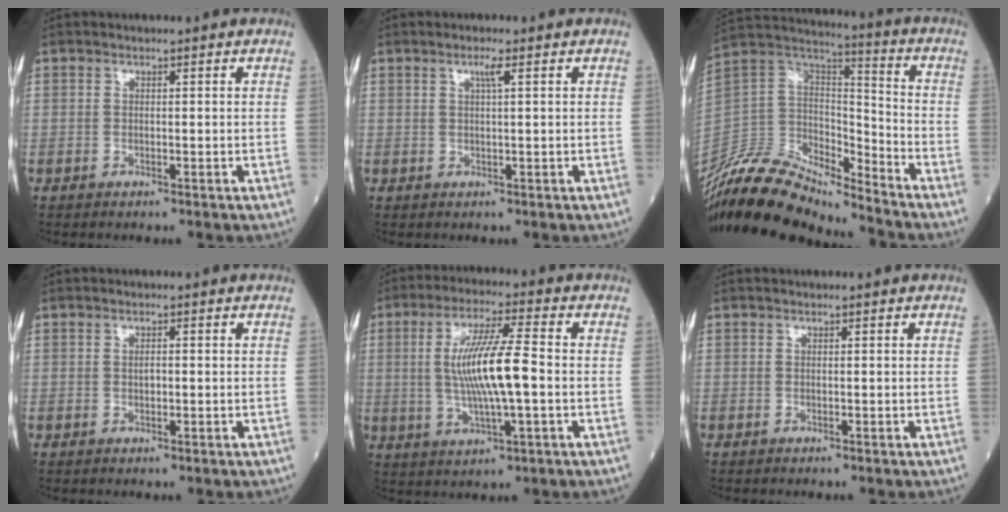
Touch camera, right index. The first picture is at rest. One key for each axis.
{"total": 1.6, "fx": 0.7, "fy": -0.2, "fz": 1.5, "tx": -0.029, "ty": 0.000, "tz": 0.013}
{"total": 18.1, "fx": -16.9, "fy": 3.3, "fz": 5.4, "tx": -0.105, "ty": 0.044, "tz": -0.312}
{"total": 1.1, "fx": 0.0, "fy": 0.5, "fz": 1.0, "tx": -0.019, "ty": 0.001, "tz": 0.002}
{"total": 11.2, "fx": -0.2, "fy": 1.2, "fz": 11.1, "tx": -0.216, "ty": 0.003, "tz": -0.002}
{"total": 0.0}